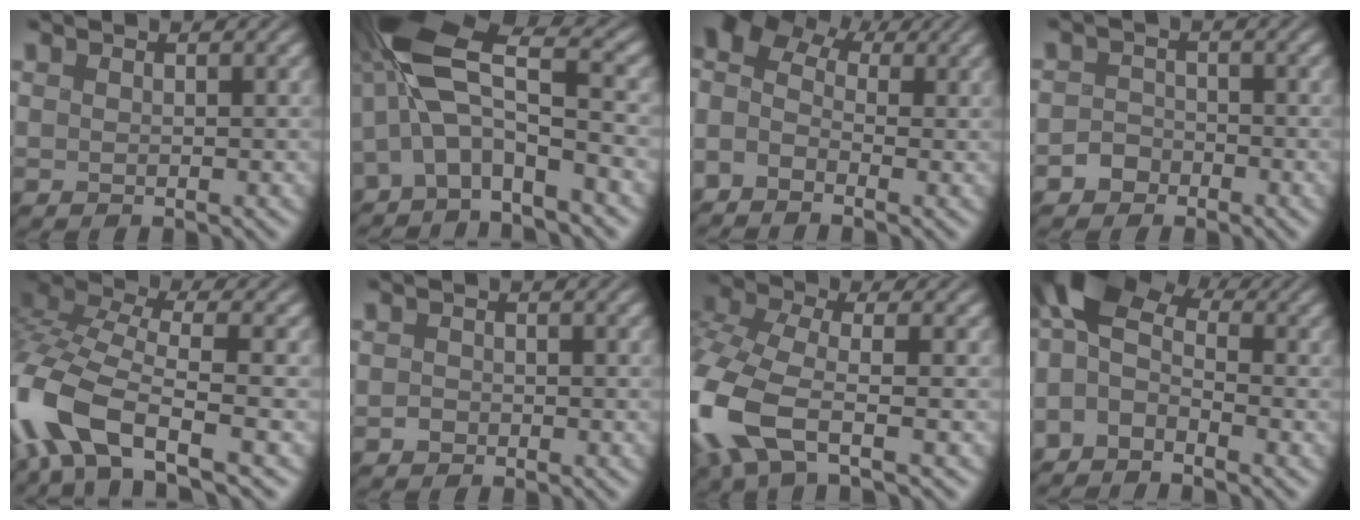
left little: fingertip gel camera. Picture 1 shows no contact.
{"total": 8.3, "force": [-2.5, 3.0, 7.3], "torque": [-0.148, 0.020, -0.063]}
{"total": 5.7, "force": [0.1, 4.3, 3.8], "torque": [-0.087, 0.029, -0.010]}
{"total": 2.0, "force": [-1.8, 1.0, -0.3], "torque": [0.012, -0.001, -0.031]}
{"total": 10.4, "force": [-5.0, 4.1, 8.1], "torque": [-0.191, -0.003, -0.105]}
{"total": 1.0, "force": [-0.9, 0.5, -0.1], "torque": [0.000, -0.003, -0.011]}
{"total": 8.8, "force": [-4.0, 3.7, 6.9], "torque": [-0.188, -0.011, -0.087]}
{"total": 6.5, "force": [-1.2, 3.7, 5.2], "torque": [-0.117, 0.020, -0.038]}